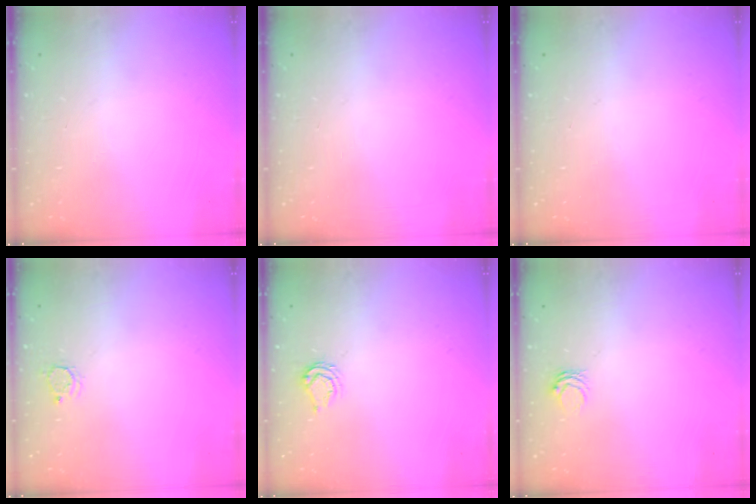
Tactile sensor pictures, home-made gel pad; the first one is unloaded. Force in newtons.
{"total": 0.0}
{"total": 0.0}
{"total": 2.9, "press": 2.8, "slide": 0.4}
{"total": 4.6, "press": 4.5, "slide": 0.6}
{"total": 3.4, "press": 3.4, "slide": 0.4}